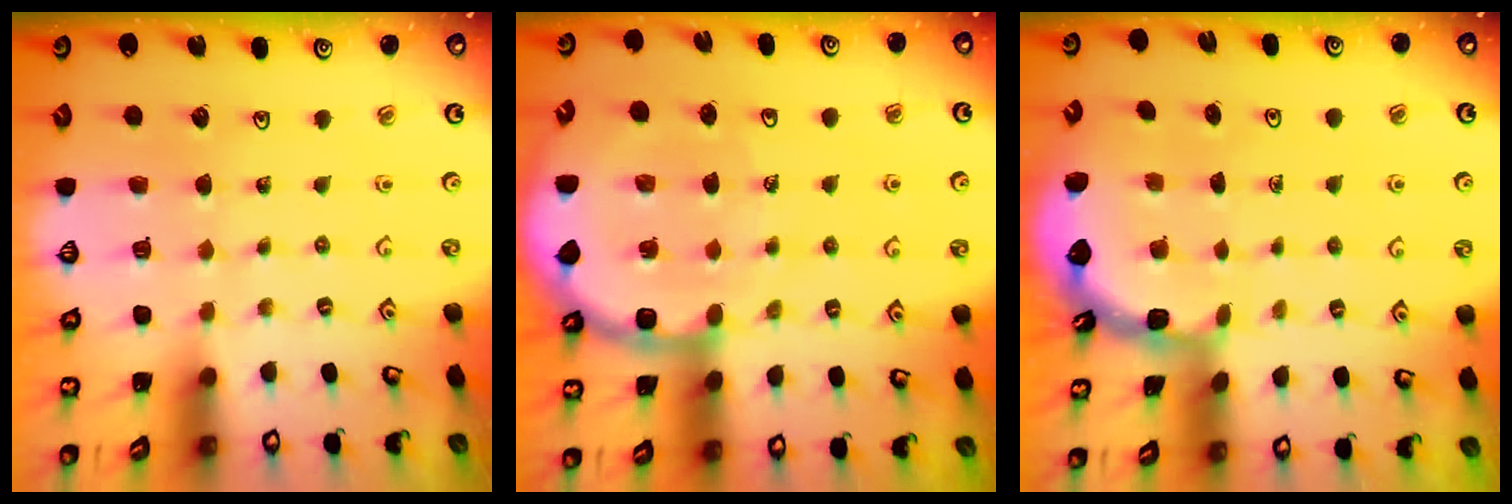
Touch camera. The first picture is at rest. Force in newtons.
{"total": 10.2, "press": 9.8, "slide": 2.7}
{"total": 1.9, "press": 1.9, "slide": 0.2}